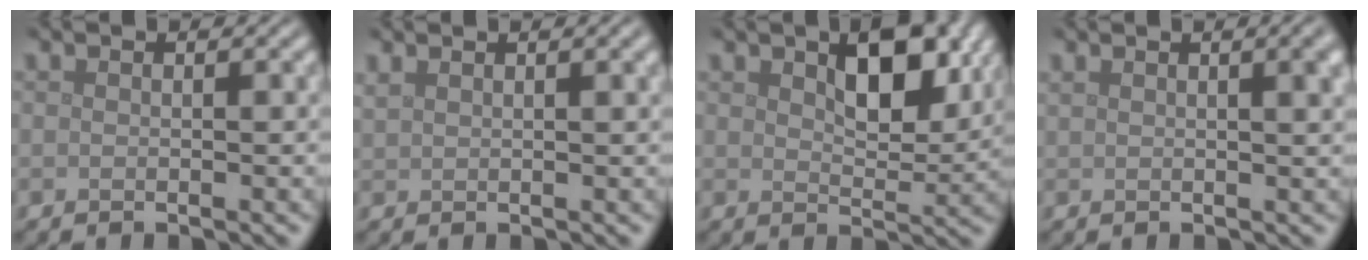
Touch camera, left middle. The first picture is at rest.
{"total": 3.1, "force": [2.0, 1.1, 2.0], "torque": [-0.030, 0.007, 0.038]}
{"total": 6.2, "force": [2.6, 3.1, 4.8], "torque": [-0.080, -0.006, 0.044]}
{"total": 5.4, "force": [2.3, 2.4, 4.2], "torque": [-0.028, 0.026, 0.013]}